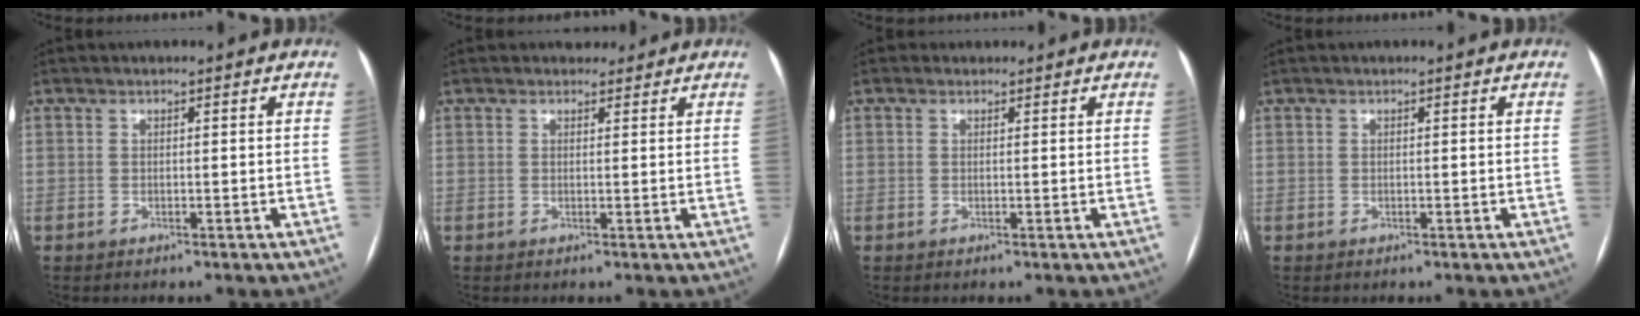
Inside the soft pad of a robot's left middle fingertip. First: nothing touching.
{"total": 1.8, "force": [1.5, 0.9, 0.0], "torque": [0.003, 0.004, 0.020]}
{"total": 0.6, "force": [0.5, 0.4, 0.0], "torque": [-0.001, 0.002, 0.005]}
{"total": 0.0}